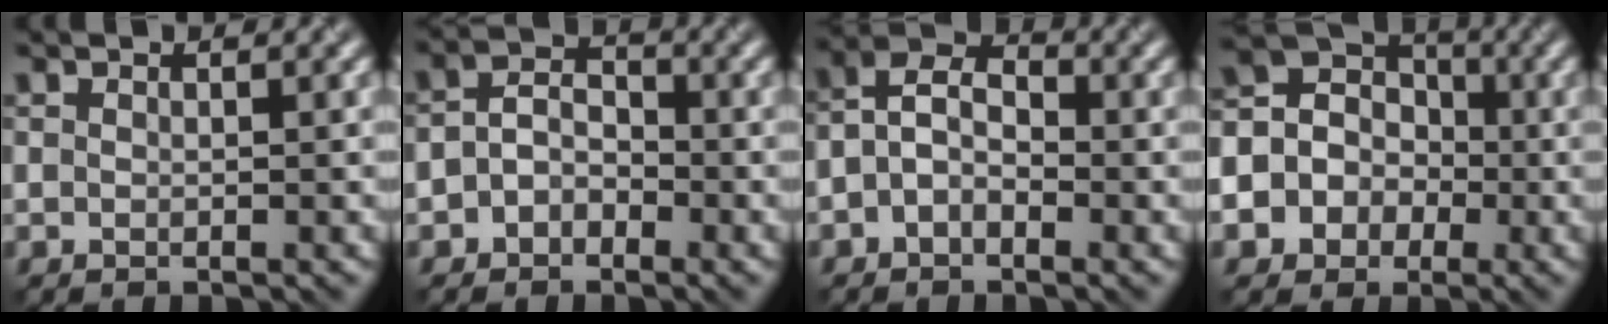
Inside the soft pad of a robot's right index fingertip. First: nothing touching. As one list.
[{"total": 2.6, "force": [-1.1, 2.0, 1.3], "torque": [-0.024, 0.007, -0.029]}, {"total": 3.6, "force": [-0.7, 2.4, 2.6], "torque": [-0.049, 0.012, -0.026]}, {"total": 8.7, "force": [-2.1, 8.0, 2.7], "torque": [-0.068, 0.017, -0.061]}]